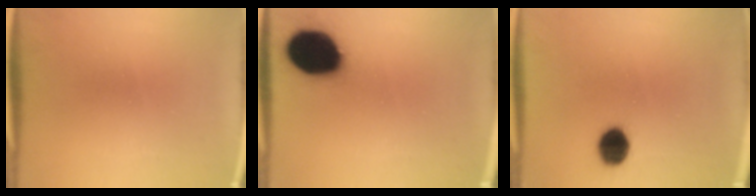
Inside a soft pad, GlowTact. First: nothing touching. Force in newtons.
{"total": 18.7}
{"total": 7.0}